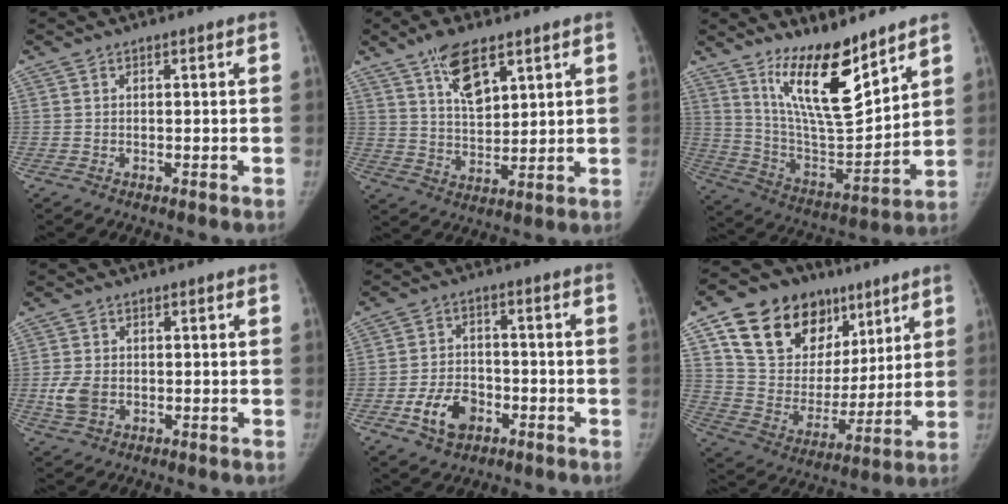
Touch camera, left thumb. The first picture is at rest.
{"total": 9.0, "force": [5.4, 3.8, 6.1], "torque": [-0.088, -0.032, 0.101]}
{"total": 16.6, "force": [11.4, 4.8, 11.1], "torque": [-0.150, -0.087, 0.215]}
{"total": 4.9, "force": [-0.8, 3.5, 3.2], "torque": [-0.067, -0.001, -0.014]}
{"total": 8.7, "force": [-3.9, 6.0, 5.0], "torque": [-0.072, 0.022, -0.065]}
{"total": 24.0, "force": [12.5, 16.4, 12.3], "torque": [-0.166, -0.011, 0.223]}